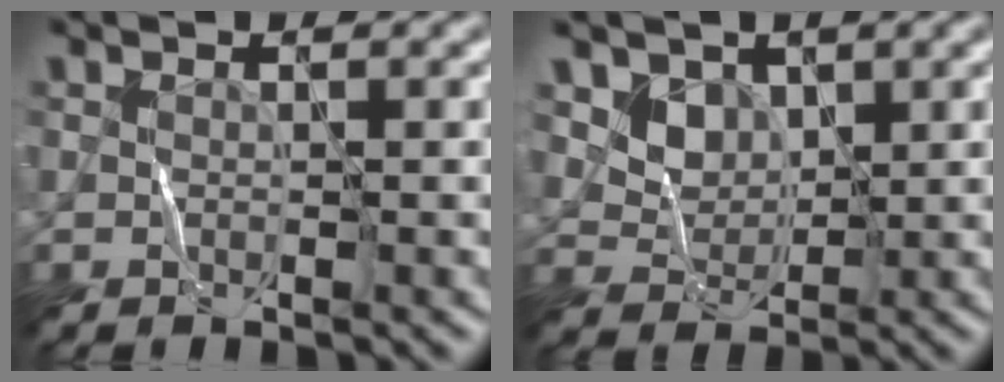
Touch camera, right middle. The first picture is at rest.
{"total": 3.4, "force": [1.8, 2.5, 1.4], "torque": [-0.038, -0.023, 0.051]}